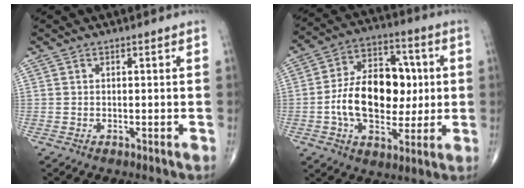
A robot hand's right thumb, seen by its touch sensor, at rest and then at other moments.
{"total": 18.2, "force": [-0.4, 11.7, 13.9], "torque": [-0.196, 0.027, -0.007]}